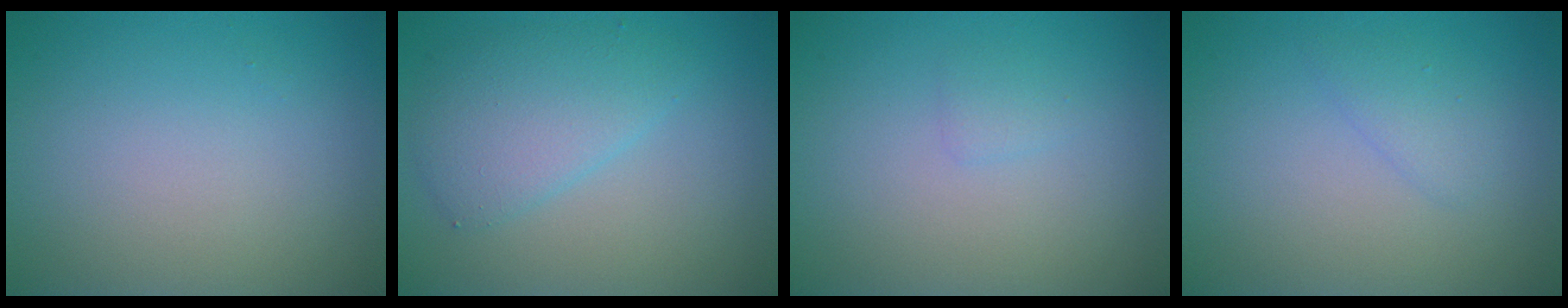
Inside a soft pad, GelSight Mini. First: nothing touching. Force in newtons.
{"total": 3.7, "press": 3.7, "slide": 0.2}
{"total": 0.8, "press": 0.8, "slide": 0.1}
{"total": 1.4, "press": 1.4, "slide": 0.1}